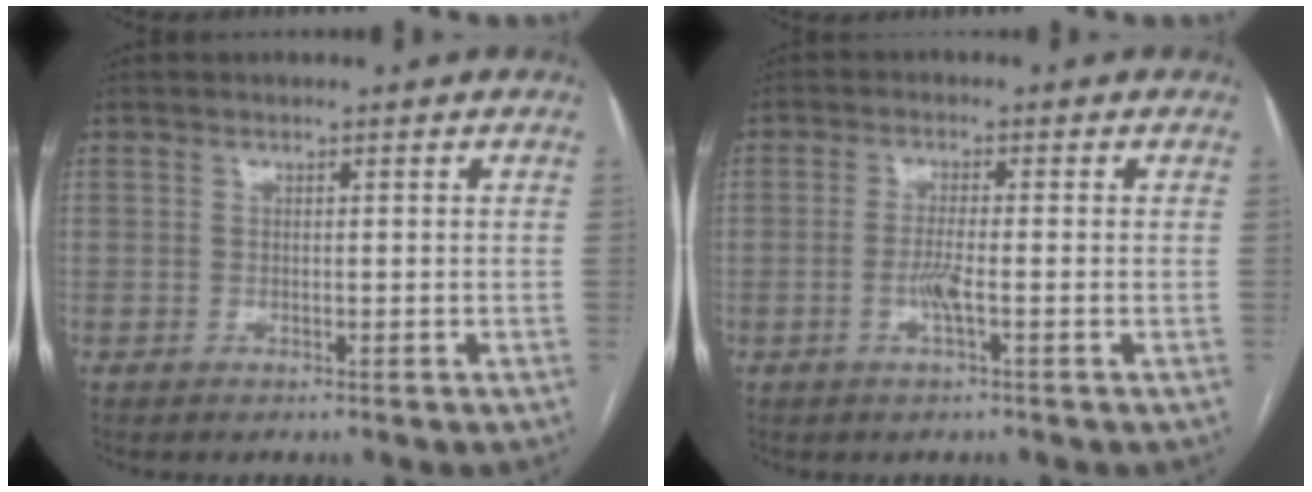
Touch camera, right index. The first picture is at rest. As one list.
[{"total": 3.0, "force": [-0.9, 0.0, 2.8], "torque": [-0.060, -0.005, -0.021]}]